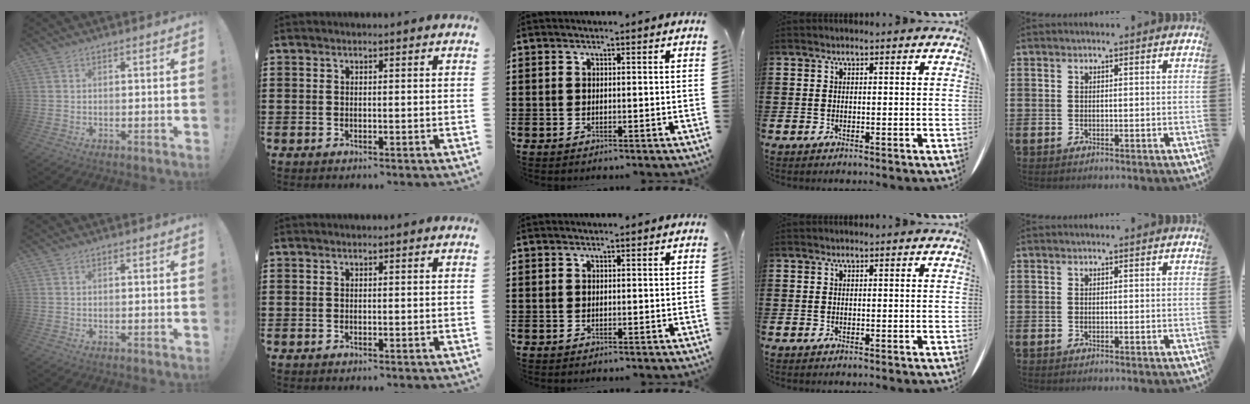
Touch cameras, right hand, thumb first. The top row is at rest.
{}